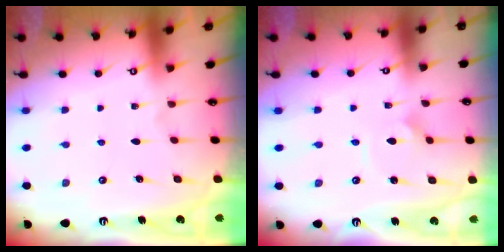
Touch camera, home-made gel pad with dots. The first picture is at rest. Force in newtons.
{"total": 2.1, "press": 2.1, "slide": 0.1}